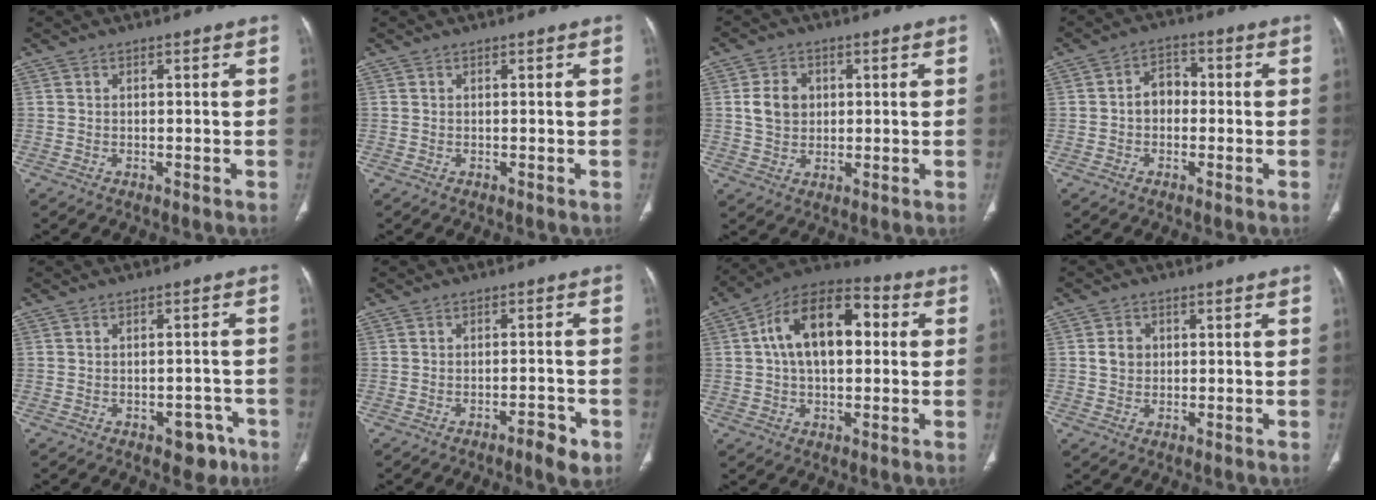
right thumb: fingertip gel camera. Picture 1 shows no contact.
{"total": 0.0}
{"total": 6.0, "force": [1.0, 5.0, 3.3], "torque": [-0.042, -0.002, 0.018]}
{"total": 4.7, "force": [-0.6, 3.6, 2.9], "torque": [-0.027, 0.020, -0.021]}
{"total": 4.3, "force": [-2.6, 2.6, 2.3], "torque": [-0.009, 0.019, -0.028]}
{"total": 4.1, "force": [-2.5, 1.1, 3.1], "torque": [-0.041, 0.013, -0.035]}
{"total": 16.6, "force": [2.8, 9.6, 13.2], "torque": [-0.204, 0.033, 0.037]}
{"total": 3.0, "force": [0.4, 2.6, 1.4], "torque": [-0.013, 0.004, 0.007]}